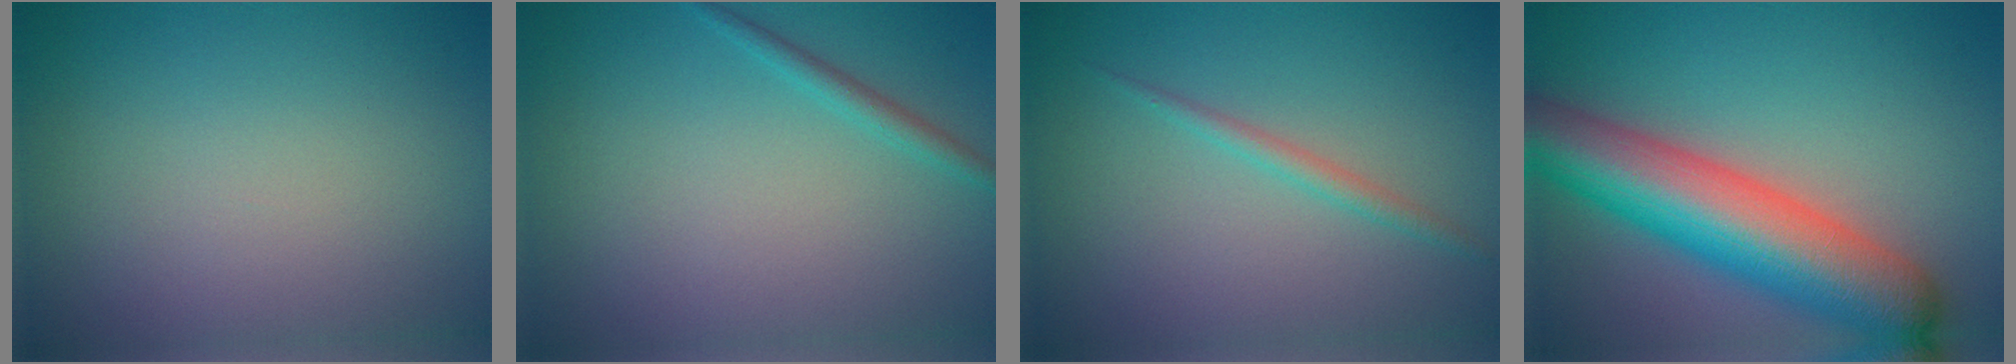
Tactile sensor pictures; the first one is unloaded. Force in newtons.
{"total": 1.3, "press": 1.3, "slide": 0.1}
{"total": 1.3, "press": 1.3, "slide": 0.1}
{"total": 10.4, "press": 10.4, "slide": 0.4}